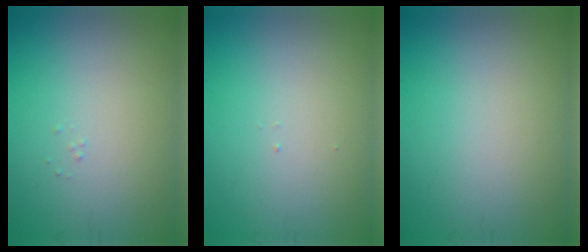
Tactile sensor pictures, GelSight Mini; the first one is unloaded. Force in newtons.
{"total": 0.0}
{"total": 0.0}